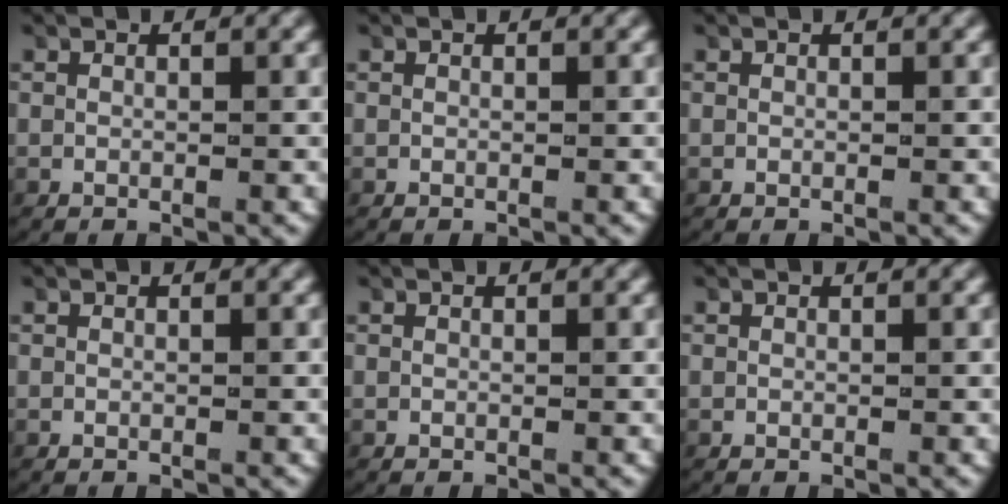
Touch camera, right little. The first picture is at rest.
{"total": 0.0}
{"total": 0.0}
{"total": 0.0}
{"total": 0.0}
{"total": 0.0}